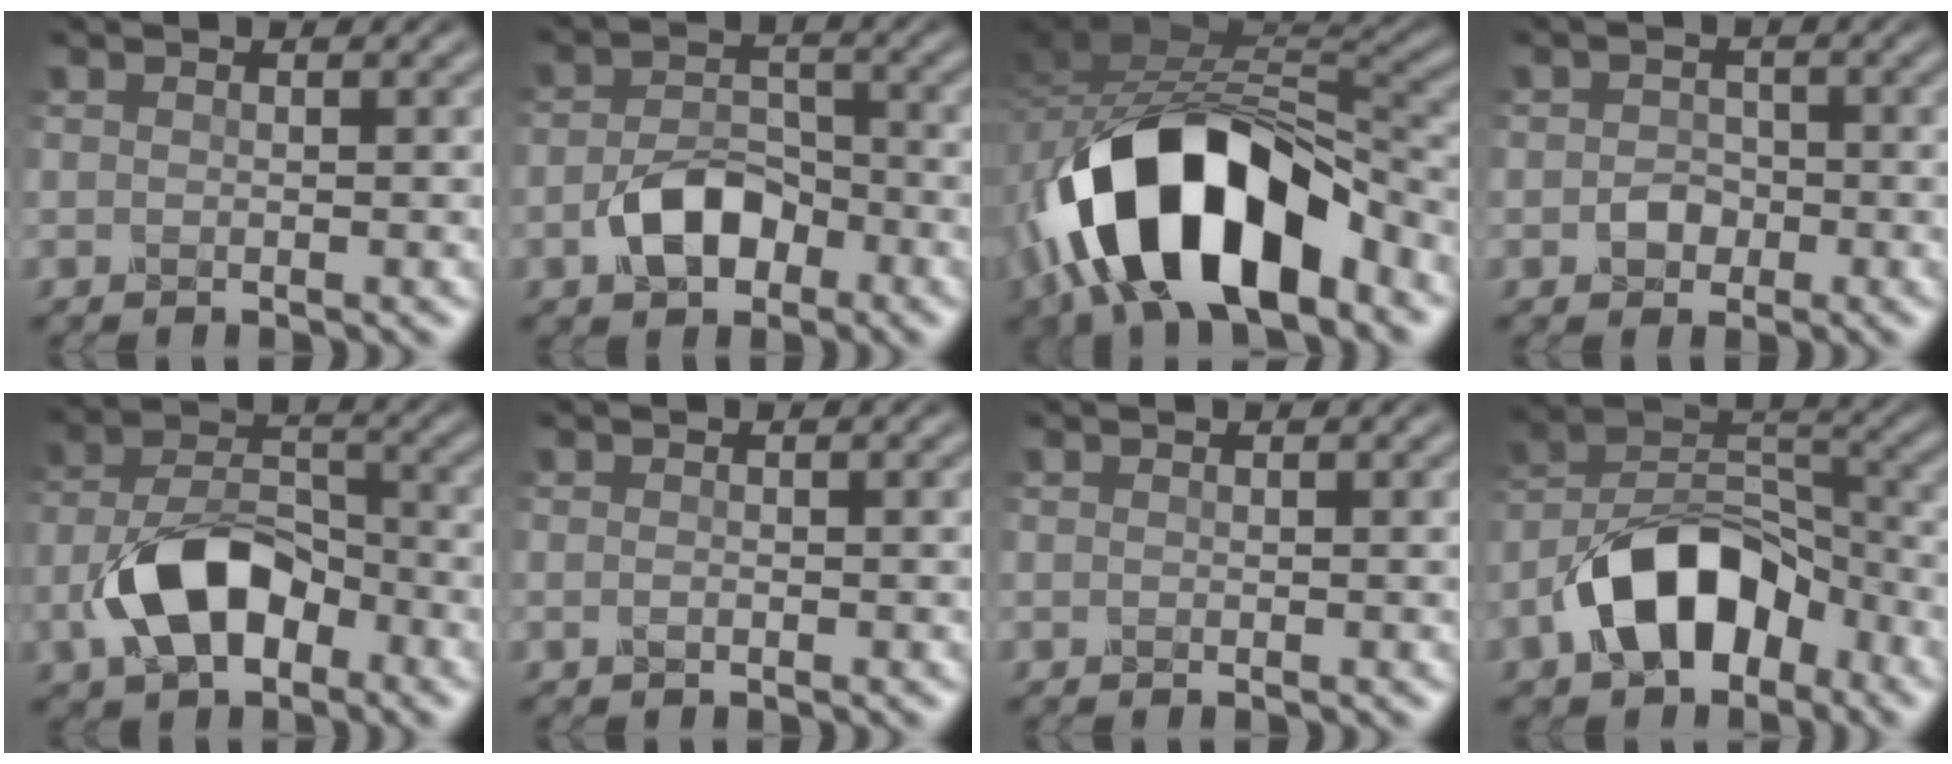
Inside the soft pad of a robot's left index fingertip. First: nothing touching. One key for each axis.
{"total": 4.0, "fx": -1.8, "fy": 2.8, "fz": 2.3, "tx": -0.047, "ty": 0.006, "tz": -0.037}
{"total": 13.5, "fx": -6.0, "fy": 6.8, "fz": 10.0, "tx": -0.169, "ty": 0.005, "tz": -0.107}
{"total": 1.4, "fx": -0.4, "fy": 1.4, "fz": 0.3, "tx": -0.006, "ty": 0.006, "tz": -0.015}
{"total": 7.1, "fx": -3.0, "fy": 4.3, "fz": 4.8, "tx": -0.098, "ty": 0.012, "tz": -0.060}
{"total": 0.0}
{"total": 0.0}
{"total": 8.4, "fx": -4.5, "fy": 5.1, "fz": 4.8, "tx": -0.080, "ty": 0.020, "tz": -0.094}